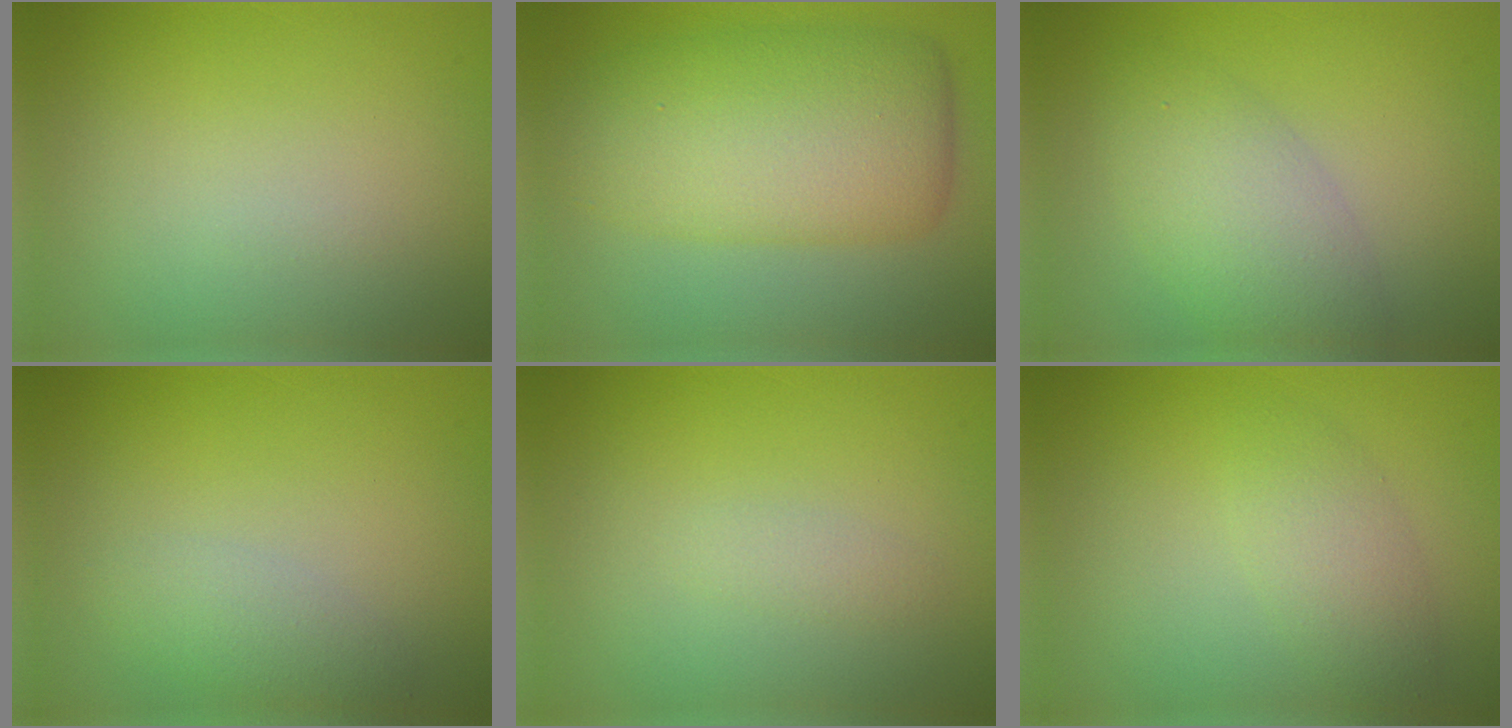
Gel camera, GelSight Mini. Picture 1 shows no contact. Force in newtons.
{"total": 9.2, "press": 9.2, "slide": 0.3}
{"total": 4.8, "press": 4.8, "slide": 0.3}
{"total": 2.0, "press": 2.0, "slide": 0.0}
{"total": 0.9, "press": 0.9, "slide": 0.0}
{"total": 2.5, "press": 2.5, "slide": 0.0}